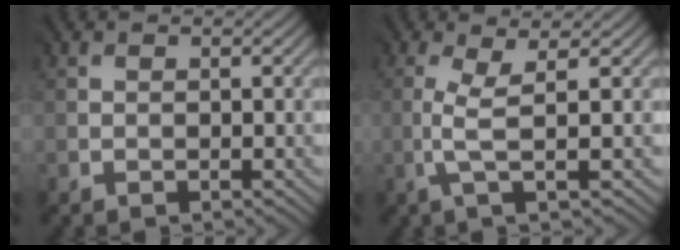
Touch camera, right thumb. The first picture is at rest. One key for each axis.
{"total": 2.6, "fx": -0.4, "fy": -0.3, "fz": 2.5, "tx": -0.054, "ty": 0.002, "tz": -0.010}